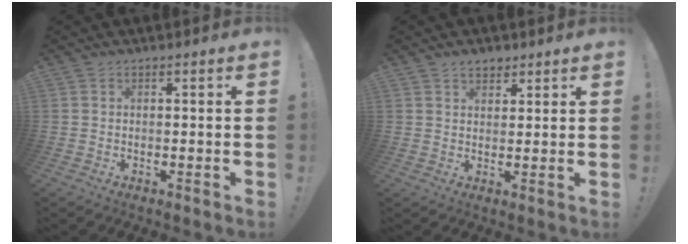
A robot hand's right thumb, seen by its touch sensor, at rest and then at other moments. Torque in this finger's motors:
{"motor_torque": [0.02, -0.01, 0.45, 0.25, 0.00]}